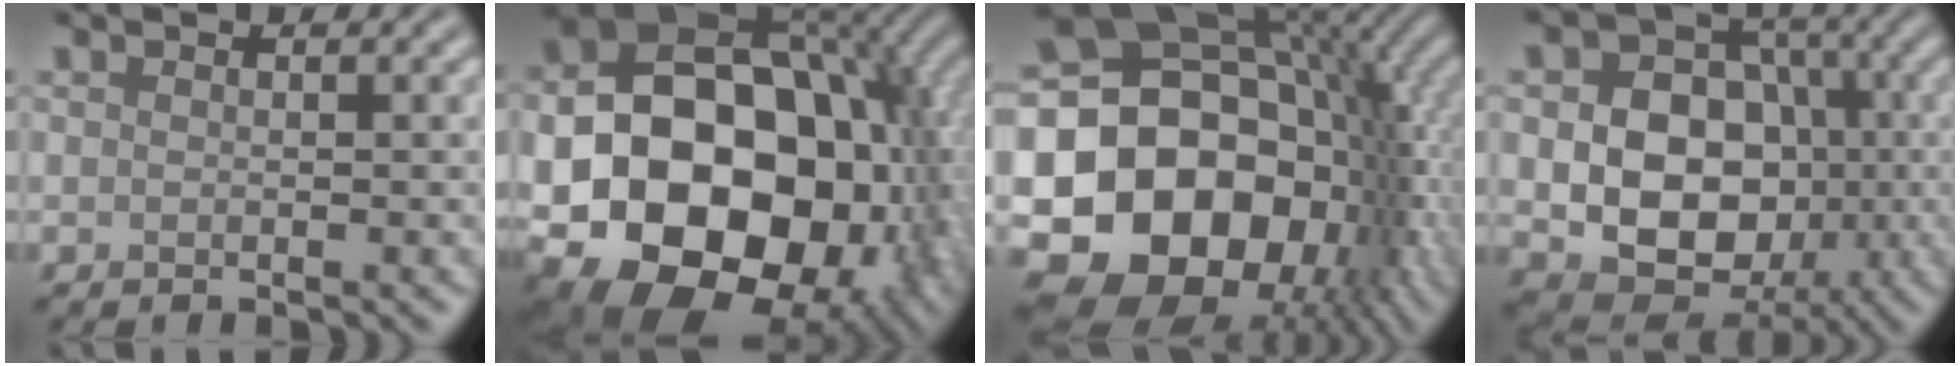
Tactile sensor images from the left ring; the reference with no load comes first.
{"total": 24.0, "force": [-4.5, 19.1, 13.9], "torque": [-0.235, -0.029, -0.099]}
{"total": 19.2, "force": [-3.5, 14.8, 11.8], "torque": [-0.205, -0.010, -0.051]}
{"total": 10.5, "force": [-1.3, 8.1, 6.6], "torque": [-0.085, -0.003, -0.038]}